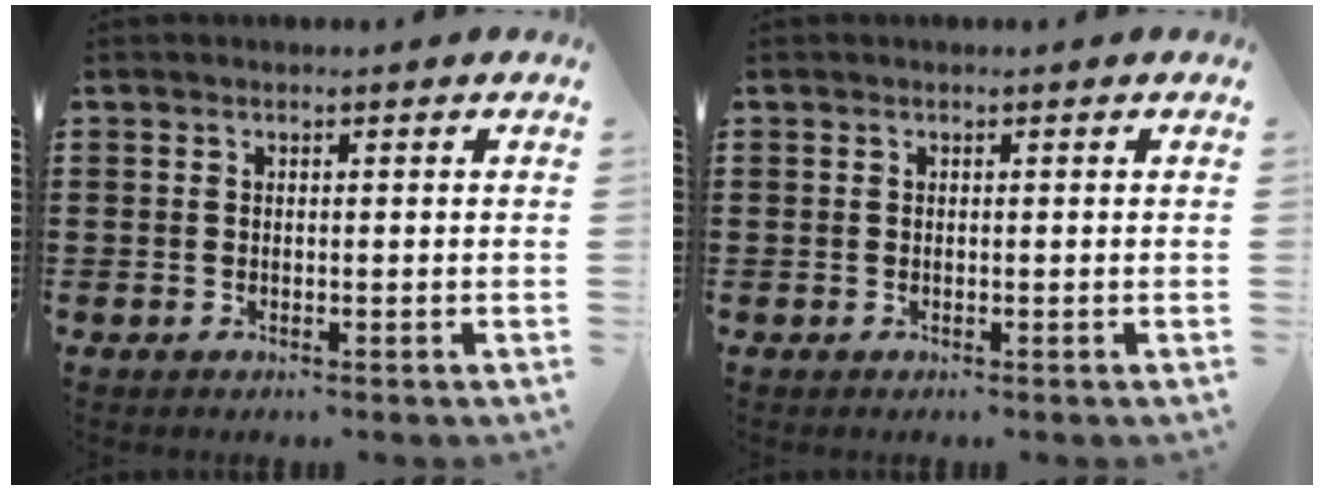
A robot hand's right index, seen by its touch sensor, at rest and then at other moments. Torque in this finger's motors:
{"motor_torque": [-0.11, 0.01, 0.00, 0.00]}